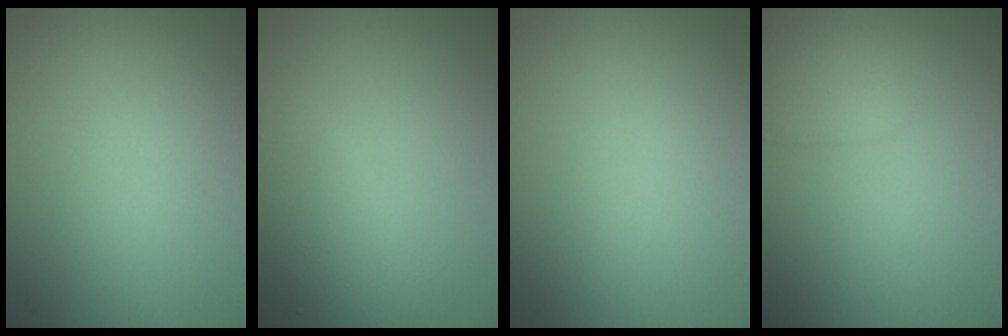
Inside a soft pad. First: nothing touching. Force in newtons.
{"total": 2.5, "press": 2.5, "slide": 0.1}
{"total": 0.0}
{"total": 1.7, "press": 1.7, "slide": 0.2}